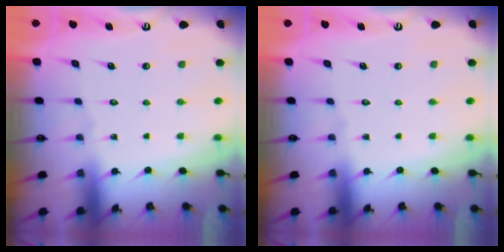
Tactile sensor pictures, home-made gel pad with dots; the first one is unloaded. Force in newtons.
{"total": 0.0}